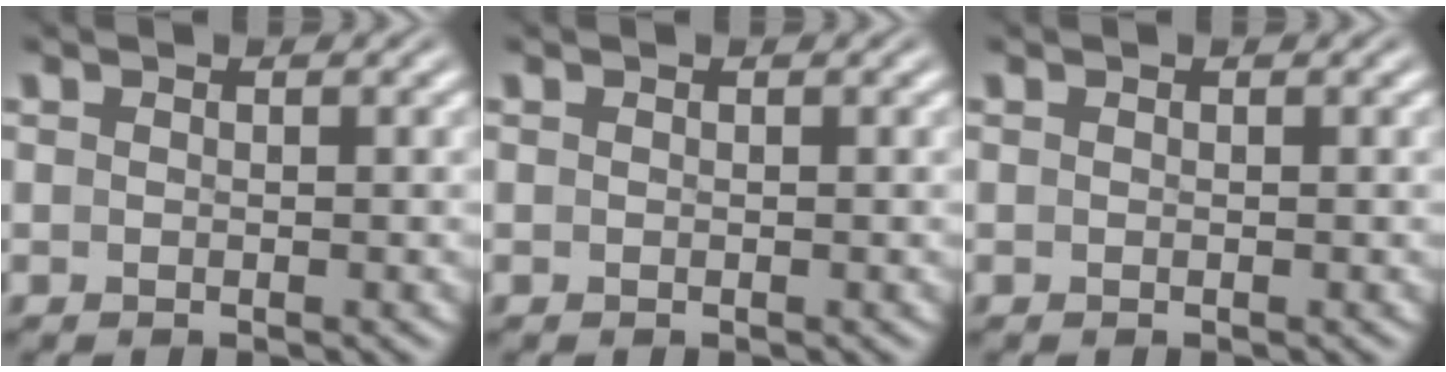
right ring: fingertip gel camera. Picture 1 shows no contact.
{"total": 0.0}
{"total": 0.0}